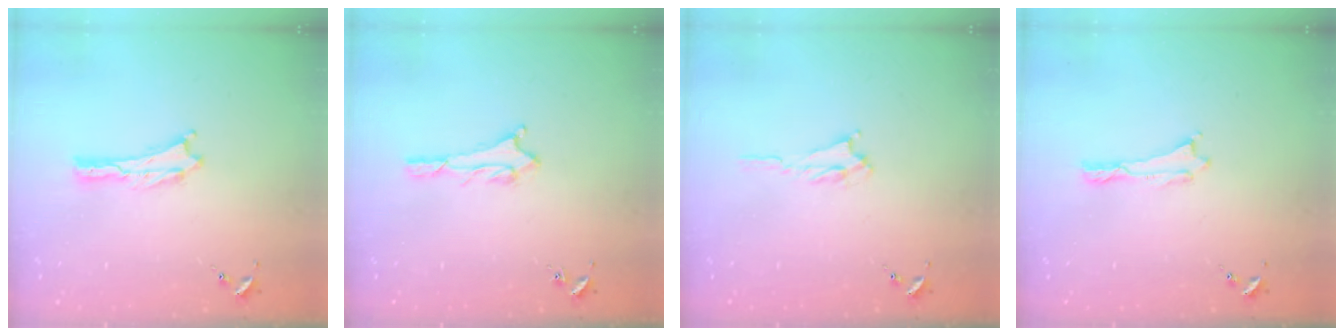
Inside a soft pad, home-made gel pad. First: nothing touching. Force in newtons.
{"total": 2.0, "press": 2.0, "slide": 0.2}
{"total": 1.6, "press": 1.5, "slide": 0.4}
{"total": 0.0}